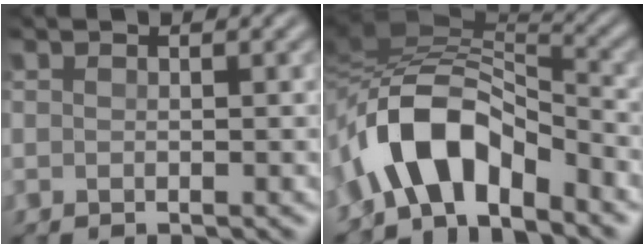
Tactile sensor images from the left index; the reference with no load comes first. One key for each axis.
{"total": 8.5, "fx": -3.8, "fy": 4.1, "fz": 6.4, "tx": -0.108, "ty": 0.019, "tz": -0.071}